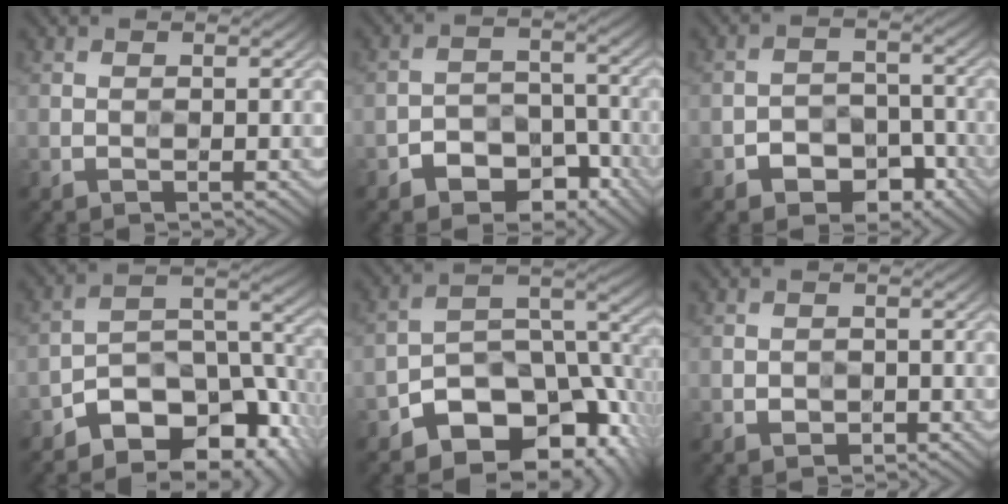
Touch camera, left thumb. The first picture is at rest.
{"total": 6.6, "force": [-4.1, 4.1, 3.1], "torque": [-0.043, -0.003, -0.076]}
{"total": 5.6, "force": [-3.3, 3.6, 2.7], "torque": [-0.036, 0.001, -0.061]}
{"total": 12.1, "force": [-7.7, 6.2, 7.0], "torque": [-0.102, -0.002, -0.137]}
{"total": 12.8, "force": [-7.2, 7.4, 7.6], "torque": [-0.113, -0.013, -0.126]}
{"total": 1.2, "force": [-0.5, 1.0, 0.6], "torque": [-0.008, -0.003, -0.010]}